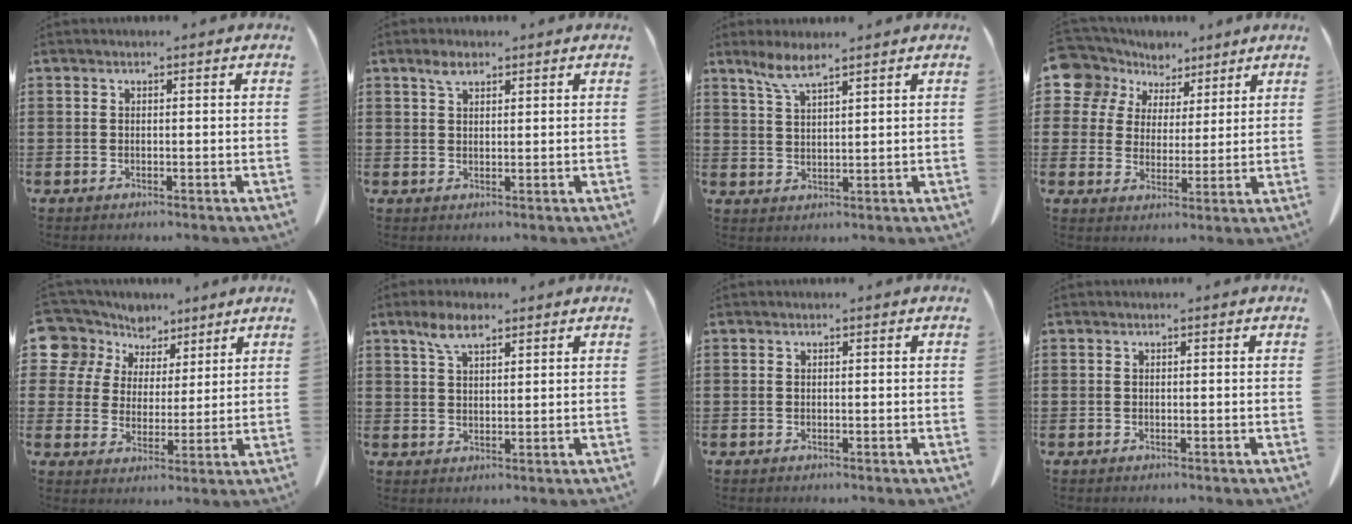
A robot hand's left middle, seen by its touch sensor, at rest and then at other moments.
{"total": 2.6, "force": [1.8, 1.0, 1.6], "torque": [-0.035, 0.003, 0.033]}
{"total": 4.6, "force": [3.3, 0.6, 3.1], "torque": [-0.071, -0.003, 0.061]}
{"total": 8.5, "force": [6.1, 5.7, 1.8], "torque": [-0.074, -0.015, 0.117]}
{"total": 8.0, "force": [5.9, 5.4, 0.9], "torque": [-0.068, -0.017, 0.114]}
{"total": 4.8, "force": [3.1, 1.7, 3.2], "torque": [-0.071, 0.004, 0.057]}
{"total": 0.0}
{"total": 0.0}